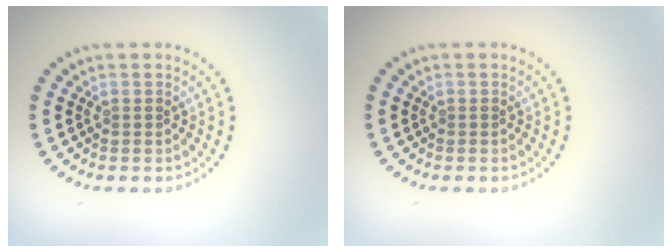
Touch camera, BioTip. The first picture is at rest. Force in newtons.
{"total": 0.0}